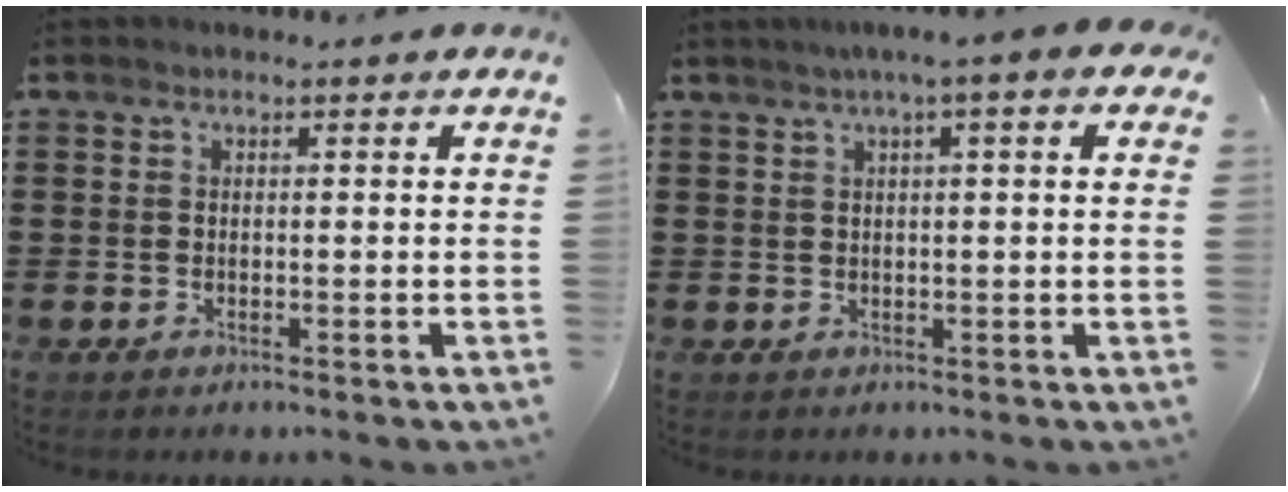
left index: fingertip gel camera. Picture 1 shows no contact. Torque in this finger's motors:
{"motor_torque": [2.14, 0.00, 1.04, 0.21]}